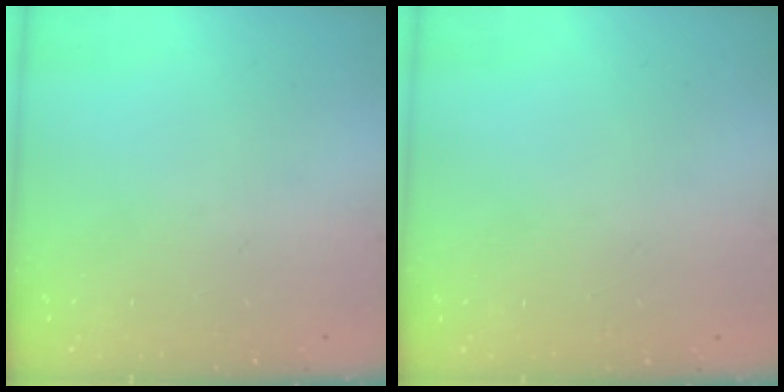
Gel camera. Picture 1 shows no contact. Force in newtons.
{"total": 2.7, "press": 2.7, "slide": 0.2}